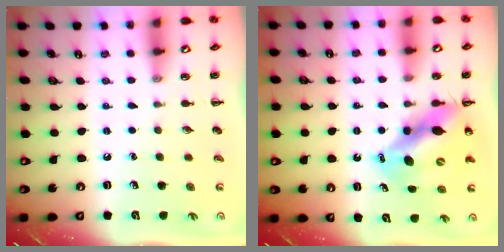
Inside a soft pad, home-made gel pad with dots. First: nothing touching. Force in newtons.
{"total": 12.9, "press": 12.4, "slide": 3.4}